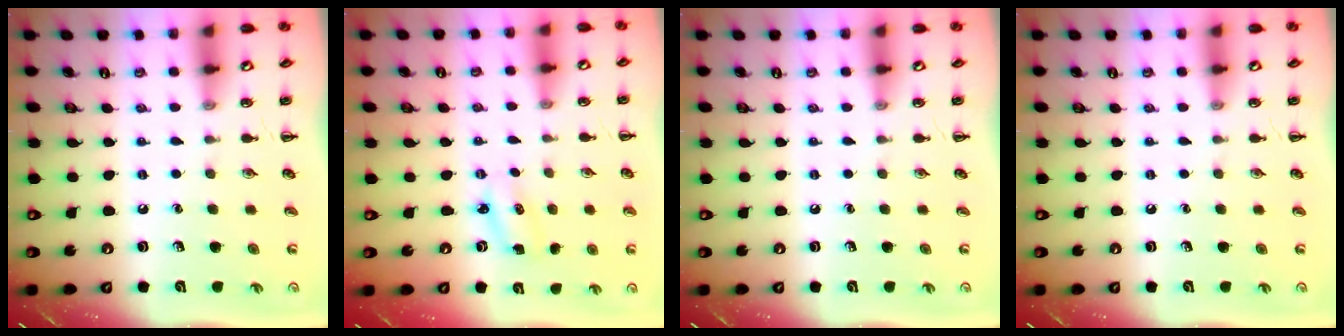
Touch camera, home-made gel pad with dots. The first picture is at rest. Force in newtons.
{"total": 2.5, "press": 2.5, "slide": 0.4}
{"total": 0.0}
{"total": 0.0}